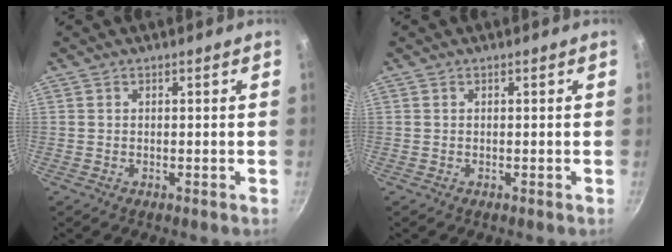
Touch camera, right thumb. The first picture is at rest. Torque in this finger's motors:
{"motor_torque": [-0.01, 0.00, 0.02, 0.00, 0.00]}